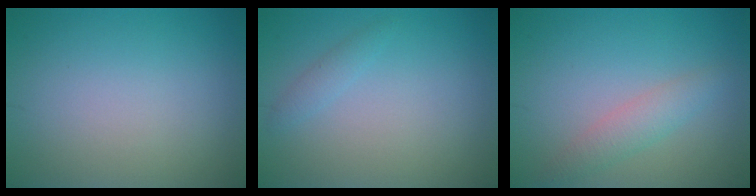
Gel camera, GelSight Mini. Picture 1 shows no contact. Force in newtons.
{"total": 1.0, "press": 1.0, "slide": 0.1}
{"total": 2.2, "press": 2.2, "slide": 0.1}